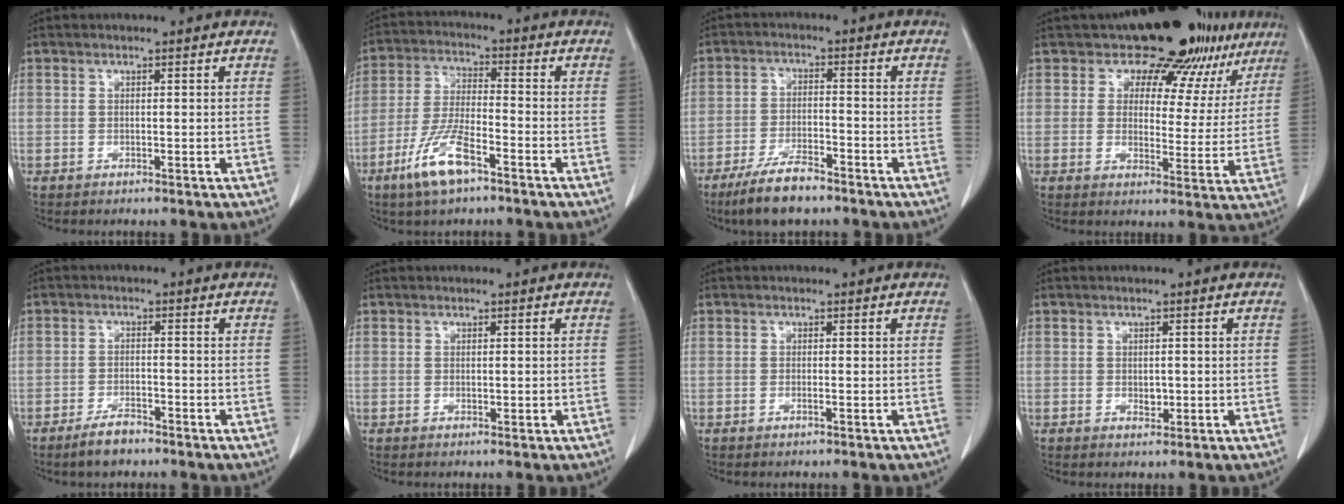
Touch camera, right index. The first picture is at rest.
{"total": 9.2, "force": [-5.4, 2.1, 7.1], "torque": [-0.151, -0.012, -0.103]}
{"total": 7.9, "force": [-6.0, 2.0, 4.8], "torque": [-0.094, -0.013, -0.108]}
{"total": 13.5, "force": [10.8, 5.9, 5.5], "torque": [-0.044, -0.014, 0.110]}
{"total": 3.7, "force": [-2.9, 1.2, 2.0], "torque": [-0.043, -0.001, -0.050]}
{"total": 0.7, "force": [0.0, 0.3, 0.6], "torque": [-0.011, -0.003, 0.002]}
{"total": 0.5, "force": [-0.2, -0.1, 0.5], "torque": [-0.010, -0.001, -0.004]}
{"total": 1.4, "force": [-0.1, 1.0, 1.1], "torque": [-0.016, -0.001, 0.001]}